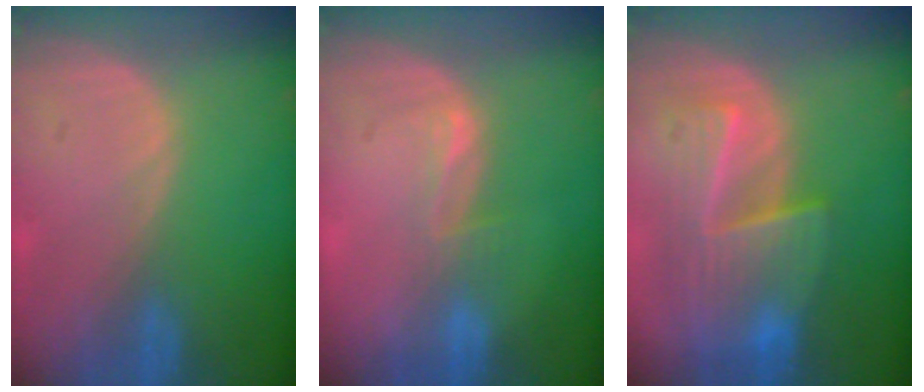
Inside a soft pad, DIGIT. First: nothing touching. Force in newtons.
{"total": 2.6, "press": 2.0, "slide": 1.6}
{"total": 8.8, "press": 8.3, "slide": 2.9}